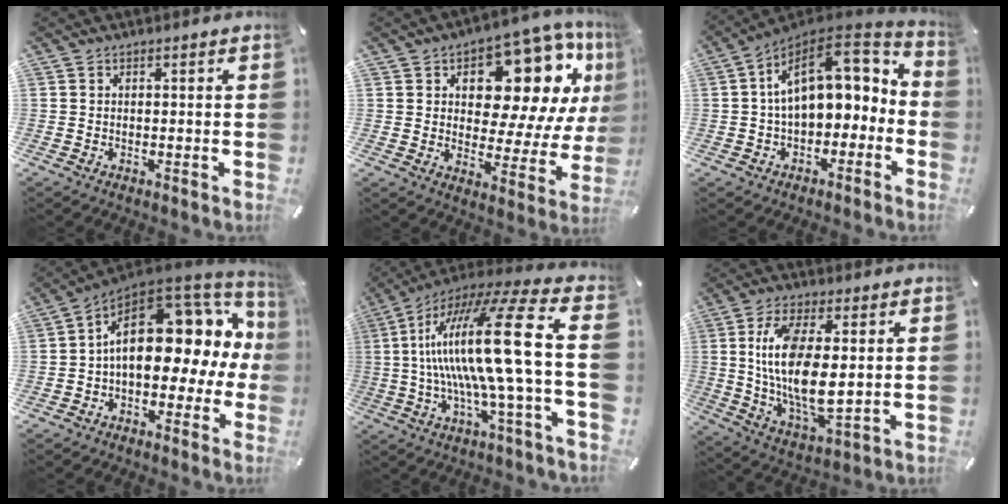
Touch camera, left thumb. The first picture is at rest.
{"total": 16.2, "force": [9.1, 8.7, 10.2], "torque": [-0.142, -0.074, 0.155]}
{"total": 15.7, "force": [3.1, 10.1, 11.6], "torque": [-0.181, -0.025, 0.055]}
{"total": 19.5, "force": [5.2, 12.3, 14.3], "torque": [-0.195, -0.041, 0.093]}
{"total": 24.6, "force": [1.2, 2.5, 24.4], "torque": [-0.497, -0.028, -0.006]}
{"total": 14.9, "force": [2.5, 6.6, 13.1], "torque": [-0.268, -0.015, 0.041]}